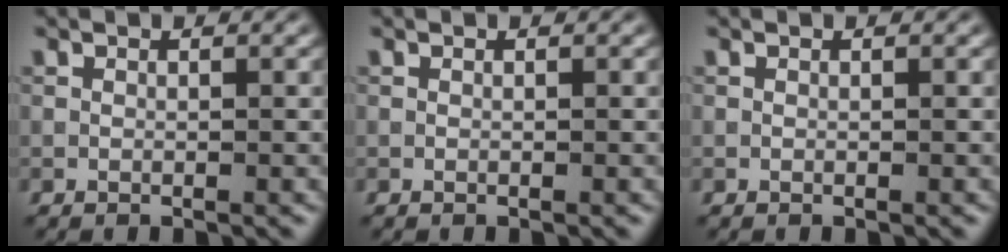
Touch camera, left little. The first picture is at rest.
{"total": 0.0}
{"total": 0.0}